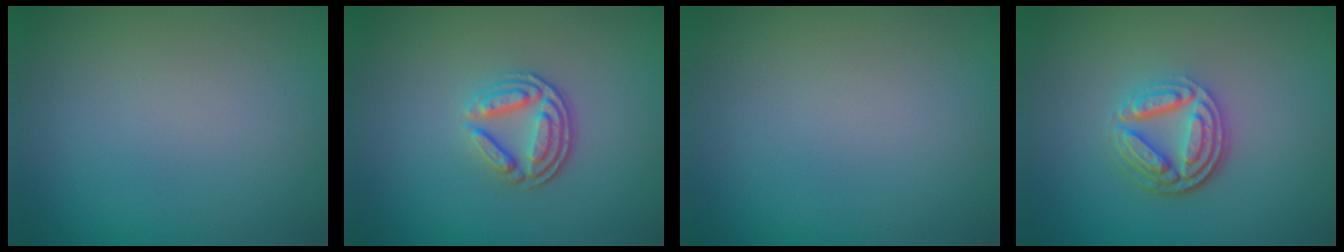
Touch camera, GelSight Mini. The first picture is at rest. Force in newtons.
{"total": 3.4, "press": 2.7, "slide": 2.1}
{"total": 0.0}
{"total": 4.6, "press": 3.4, "slide": 3.1}